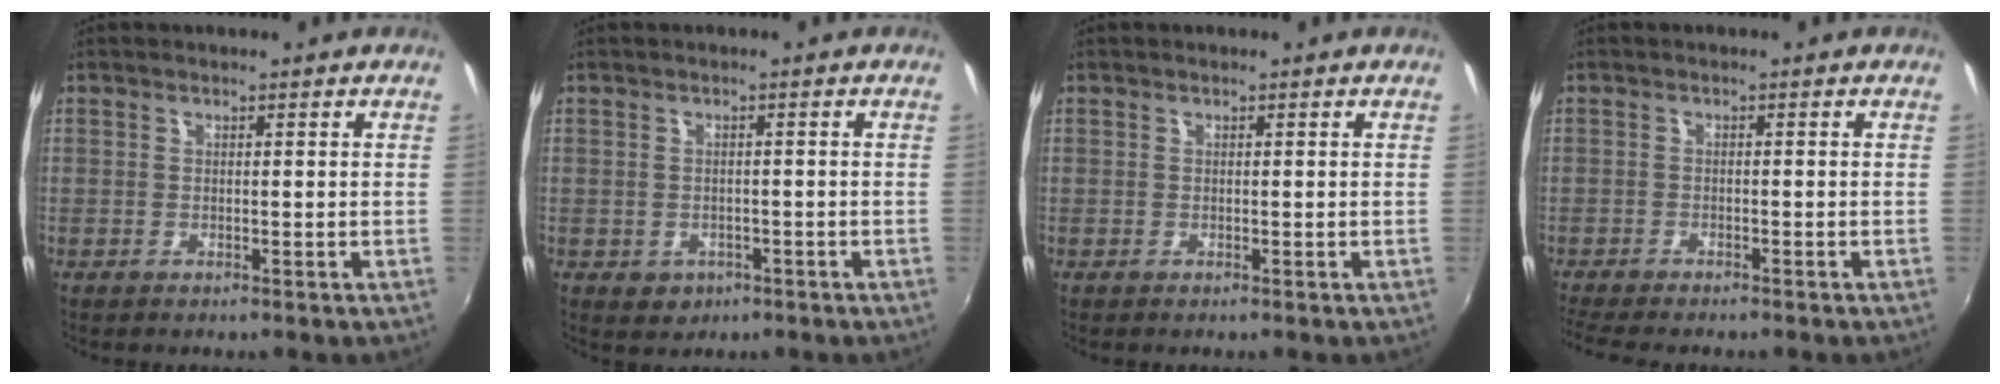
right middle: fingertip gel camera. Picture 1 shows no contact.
{"total": 3.3, "force": [-1.4, 2.8, 1.2], "torque": [-0.029, -0.004, -0.012]}
{"total": 0.0}
{"total": 6.5, "force": [-5.7, 0.9, 3.0], "torque": [-0.073, -0.026, -0.095]}